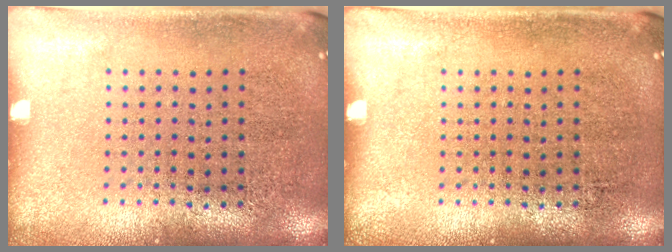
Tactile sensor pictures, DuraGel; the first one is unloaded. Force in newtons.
{"total": 0.0}